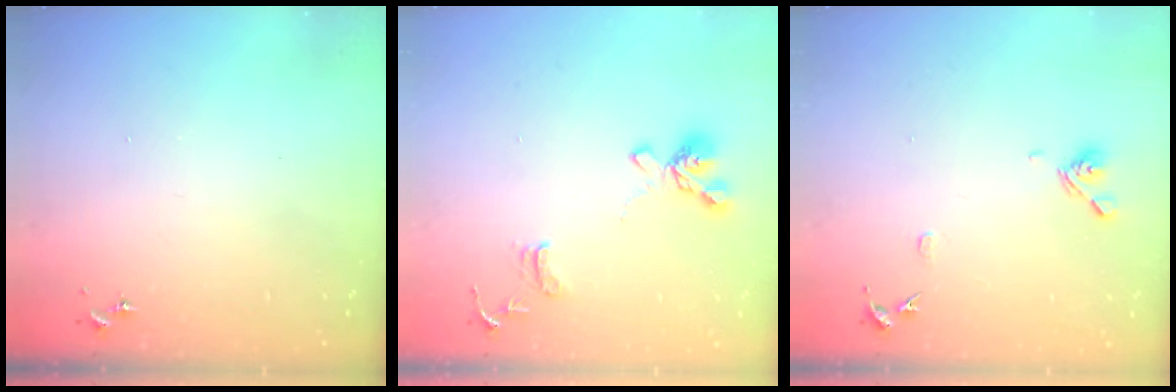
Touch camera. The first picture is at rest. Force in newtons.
{"total": 14.7, "press": 14.6, "slide": 1.5}
{"total": 8.6, "press": 8.4, "slide": 1.6}